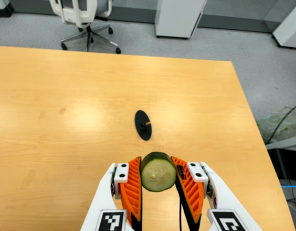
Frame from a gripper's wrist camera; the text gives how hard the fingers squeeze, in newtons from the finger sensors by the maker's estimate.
{"total": 11.0, "left": 9.8, "right": 12.3}